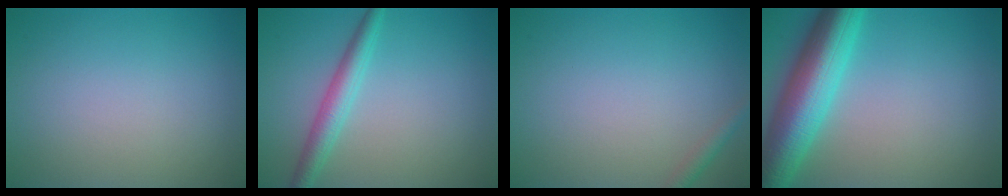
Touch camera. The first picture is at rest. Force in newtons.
{"total": 2.9, "press": 2.9, "slide": 0.1}
{"total": 1.2, "press": 1.2, "slide": 0.1}
{"total": 9.0, "press": 9.0, "slide": 0.2}